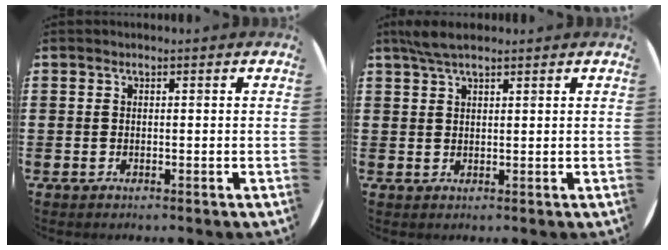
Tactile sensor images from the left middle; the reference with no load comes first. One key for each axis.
{"total": 3.6, "fx": 2.7, "fy": 0.9, "fz": 2.3, "tx": -0.051, "ty": 0.007, "tz": 0.049}